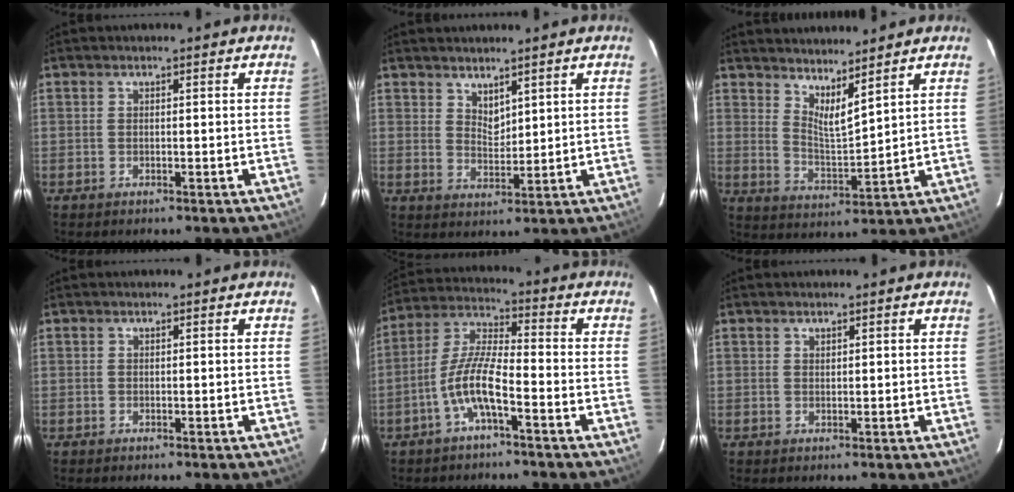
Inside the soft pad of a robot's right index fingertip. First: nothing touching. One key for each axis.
{"total": 3.5, "fx": 2.9, "fy": 1.4, "fz": 1.3, "tx": -0.018, "ty": -0.003, "tz": 0.054}
{"total": 6.9, "fx": 5.7, "fy": 0.9, "fz": 3.8, "tx": -0.058, "ty": -0.014, "tz": 0.099}
{"total": 0.0}
{"total": 8.7, "fx": -4.1, "fy": 1.6, "fz": 7.5, "tx": -0.166, "ty": 0.010, "tz": -0.082}
{"total": 0.6, "fx": 0.5, "fy": 0.2, "fz": 0.1, "tx": -0.001, "ty": 0.001, "tz": 0.011}